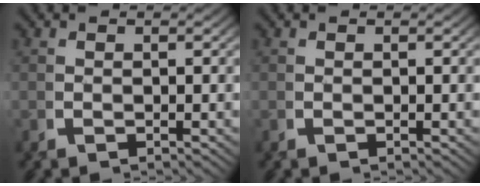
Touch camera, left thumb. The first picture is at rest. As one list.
[{"total": 0.0}]